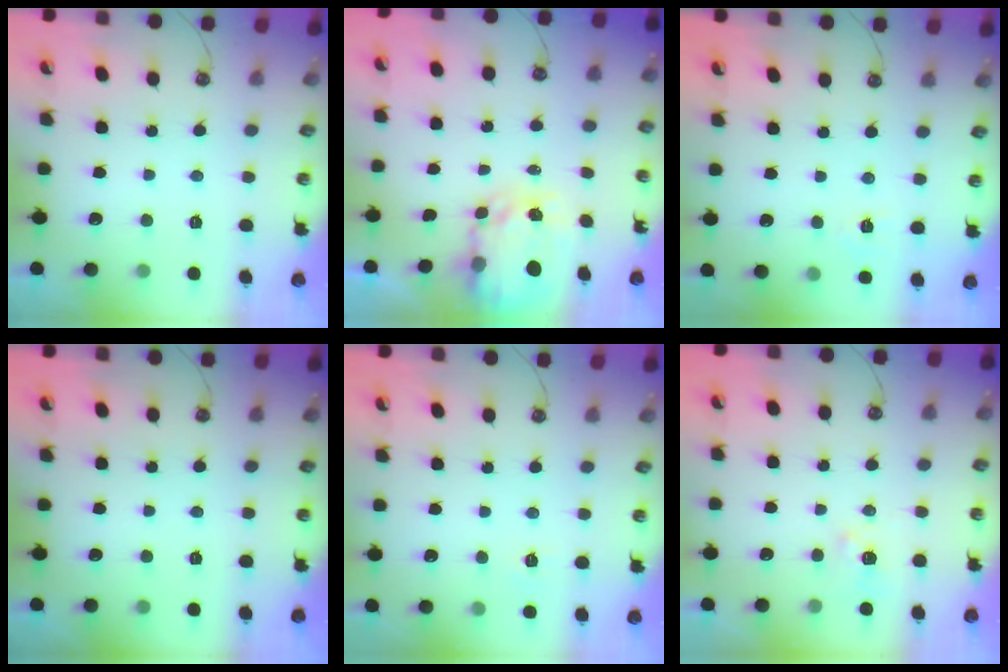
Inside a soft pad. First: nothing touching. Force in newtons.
{"total": 5.7, "press": 5.7, "slide": 0.5}
{"total": 4.8, "press": 4.8, "slide": 0.7}
{"total": 0.0}
{"total": 4.5, "press": 4.5, "slide": 0.5}
{"total": 4.5, "press": 4.4, "slide": 0.5}